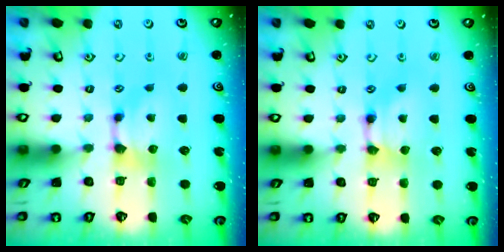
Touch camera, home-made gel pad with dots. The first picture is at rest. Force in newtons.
{"total": 1.8, "press": 1.8, "slide": 0.1}